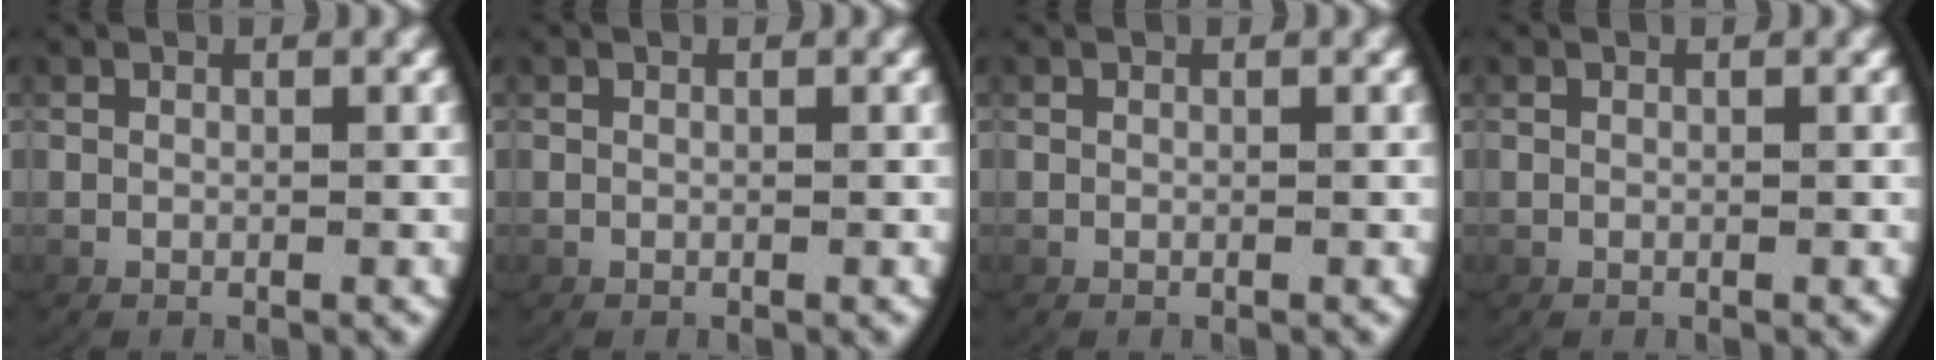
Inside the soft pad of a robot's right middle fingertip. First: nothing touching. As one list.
[{"total": 0.0}, {"total": 0.0}, {"total": 0.0}]